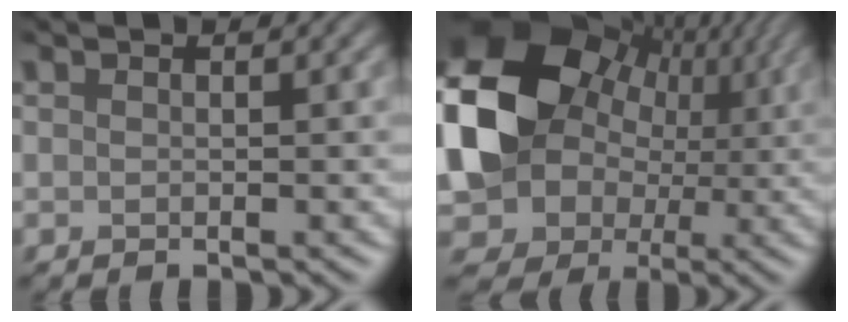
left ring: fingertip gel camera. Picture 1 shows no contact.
{"total": 18.8, "force": [1.9, 15.8, 10.0], "torque": [-0.220, 0.009, 0.012]}